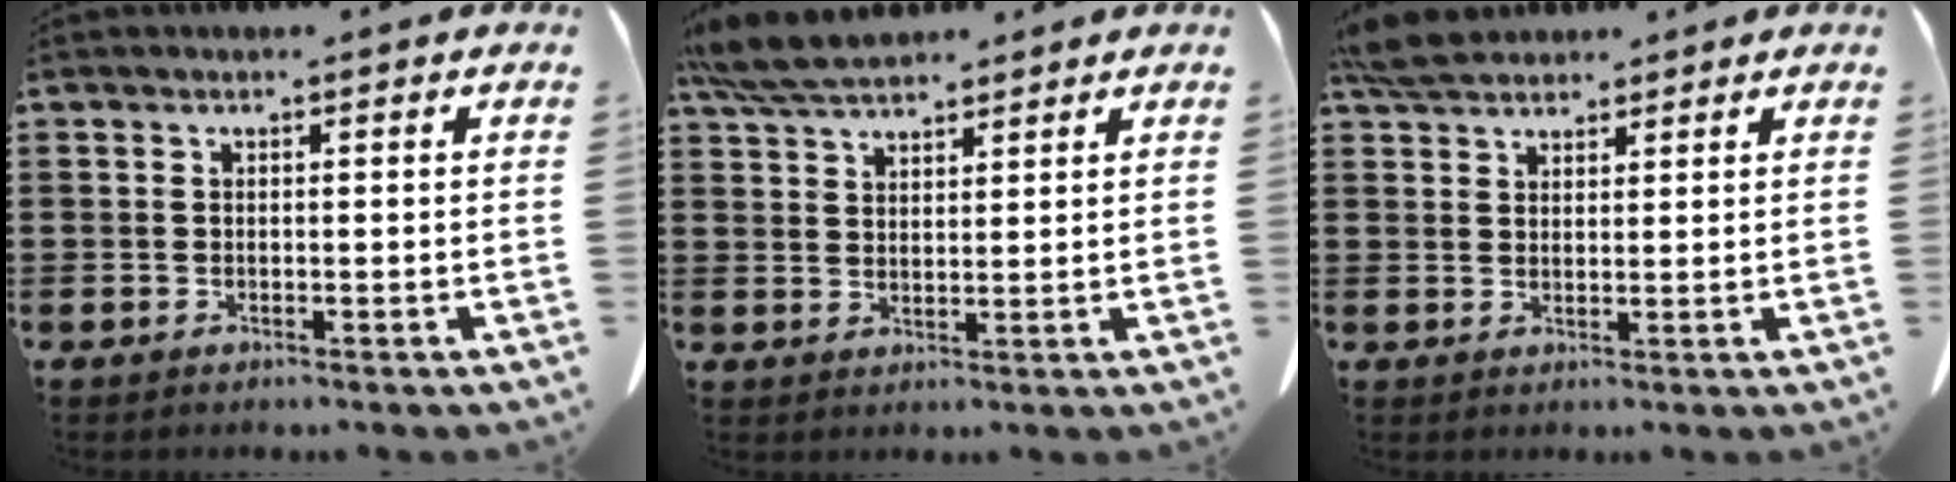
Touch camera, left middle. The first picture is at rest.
{"total": 6.1, "force": [5.5, 1.3, 2.4], "torque": [-0.064, -0.010, 0.105]}
{"total": 4.9, "force": [4.4, 1.5, 1.4], "torque": [-0.041, -0.003, 0.087]}